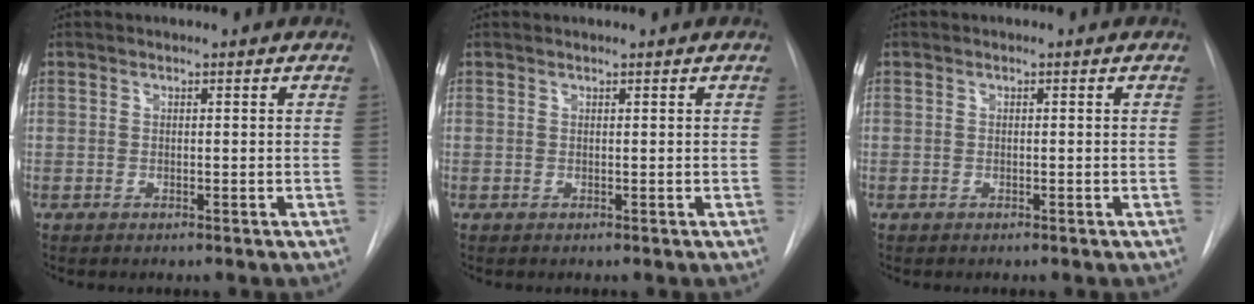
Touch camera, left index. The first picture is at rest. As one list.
[{"total": 1.1, "force": [1.0, -0.1, 0.3], "torque": [-0.003, 0.015, 0.021]}, {"total": 0.0}]